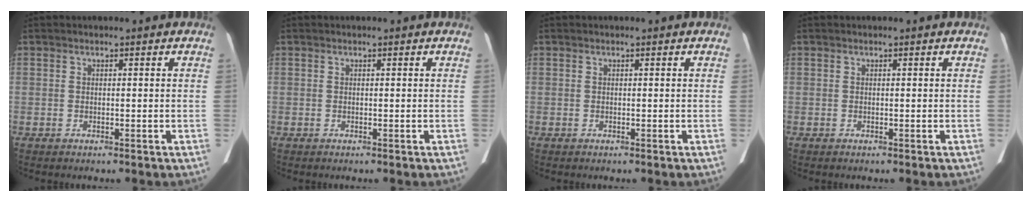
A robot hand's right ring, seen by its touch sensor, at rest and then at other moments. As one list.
[{"total": 0.0}, {"total": 0.0}, {"total": 0.0}]